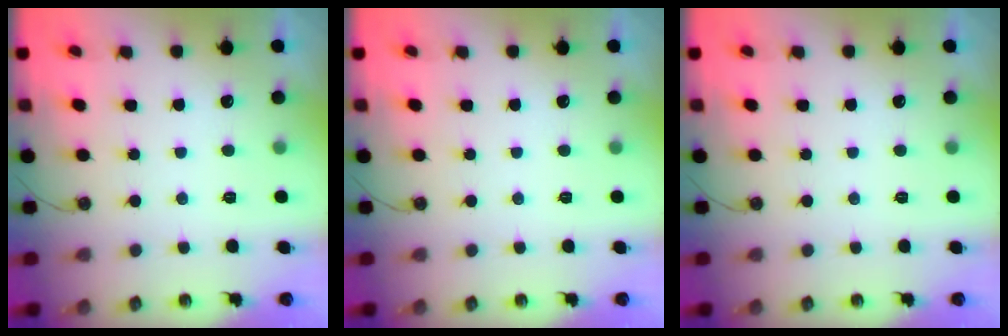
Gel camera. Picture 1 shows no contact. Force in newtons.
{"total": 0.0}
{"total": 0.0}